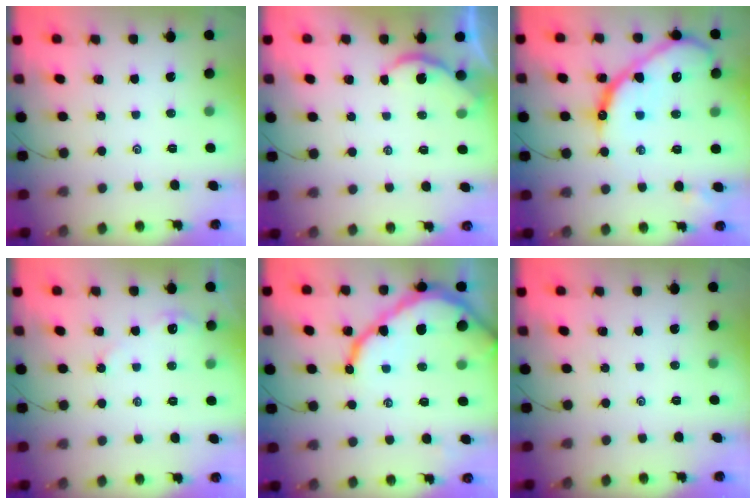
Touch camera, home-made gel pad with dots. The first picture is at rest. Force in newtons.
{"total": 1.3, "press": 1.3, "slide": 0.2}
{"total": 19.8, "press": 19.7, "slide": 1.6}
{"total": 3.6, "press": 3.6, "slide": 0.3}
{"total": 13.3, "press": 13.3, "slide": 1.1}
{"total": 0.0}